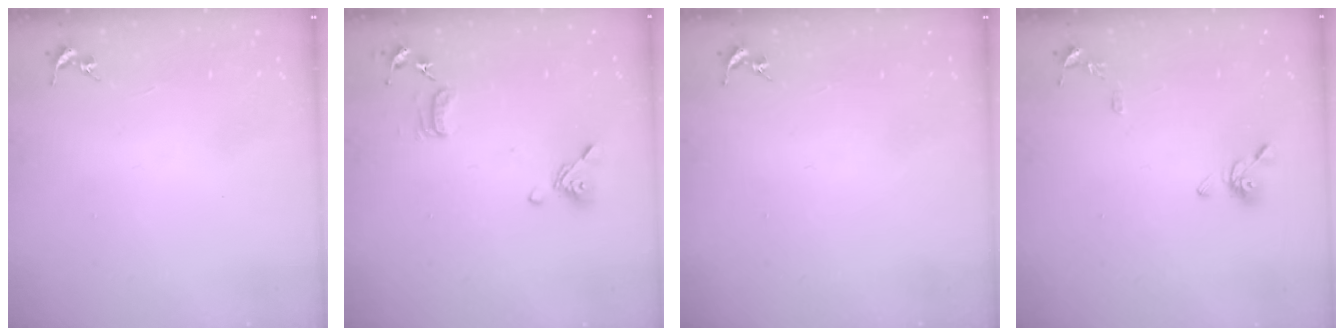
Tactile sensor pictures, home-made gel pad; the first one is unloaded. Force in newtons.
{"total": 12.9, "press": 12.8, "slide": 1.9}
{"total": 0.0}
{"total": 9.4, "press": 9.4, "slide": 1.0}